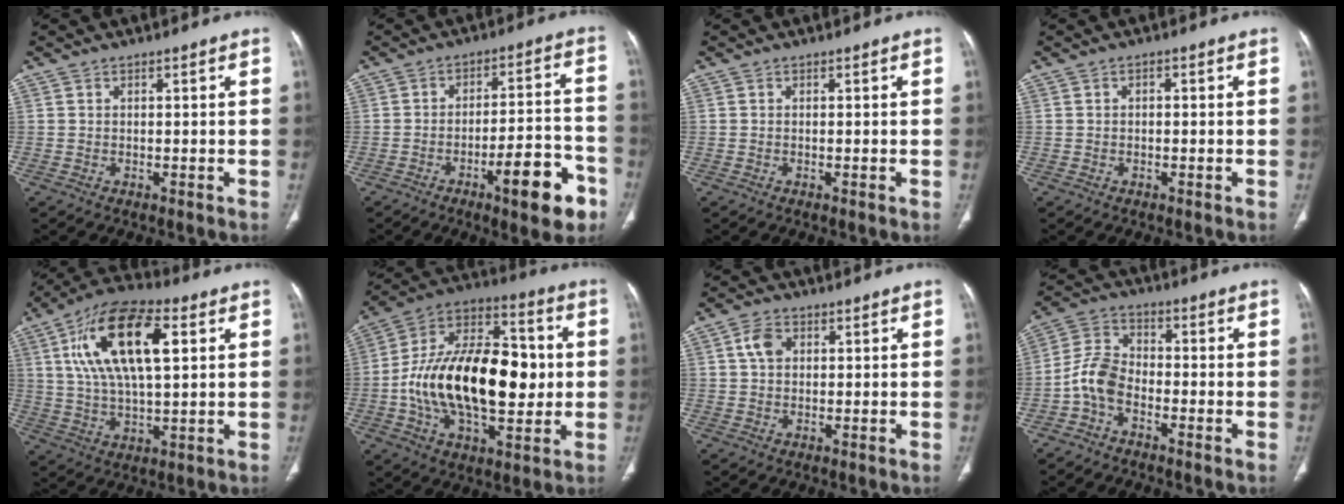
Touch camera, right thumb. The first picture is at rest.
{"total": 13.1, "force": [-6.9, 3.4, 10.6], "torque": [-0.134, 0.044, -0.095]}
{"total": 0.0}
{"total": 0.8, "force": [-0.1, 0.6, 0.5], "torque": [-0.006, 0.005, -0.005]}
{"total": 19.2, "force": [5.7, 8.2, 16.4], "torque": [-0.295, 0.008, 0.096]}
{"total": 27.3, "force": [-1.0, 14.7, 23.0], "torque": [-0.381, 0.024, -0.011]}
{"total": 3.8, "force": [1.2, 2.7, 2.4], "torque": [-0.043, 0.003, 0.021]}
{"total": 6.6, "force": [-2.9, 4.0, 4.4], "torque": [-0.088, 0.029, -0.070]}